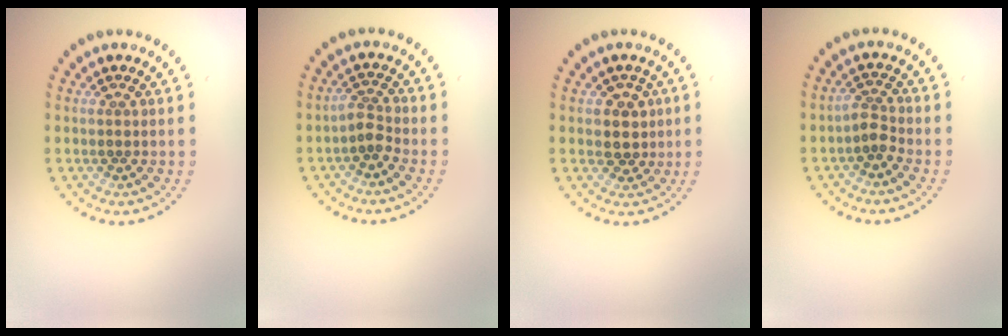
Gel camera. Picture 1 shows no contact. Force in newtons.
{"total": 1.8, "press": 1.3, "slide": 1.2}
{"total": 2.2, "press": 2.0, "slide": 0.9}
{"total": 1.8, "press": 1.3, "slide": 1.2}